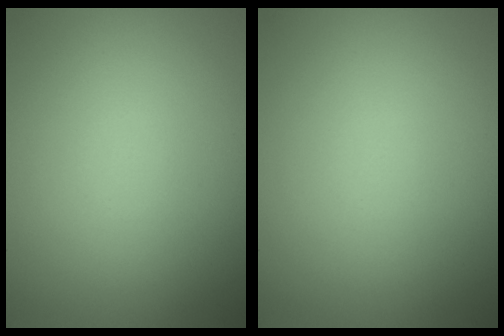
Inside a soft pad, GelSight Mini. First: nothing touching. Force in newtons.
{"total": 0.0}